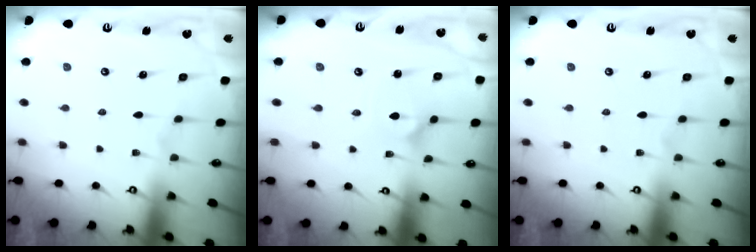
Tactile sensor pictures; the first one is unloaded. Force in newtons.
{"total": 3.3, "press": 3.3, "slide": 0.5}
{"total": 0.0}